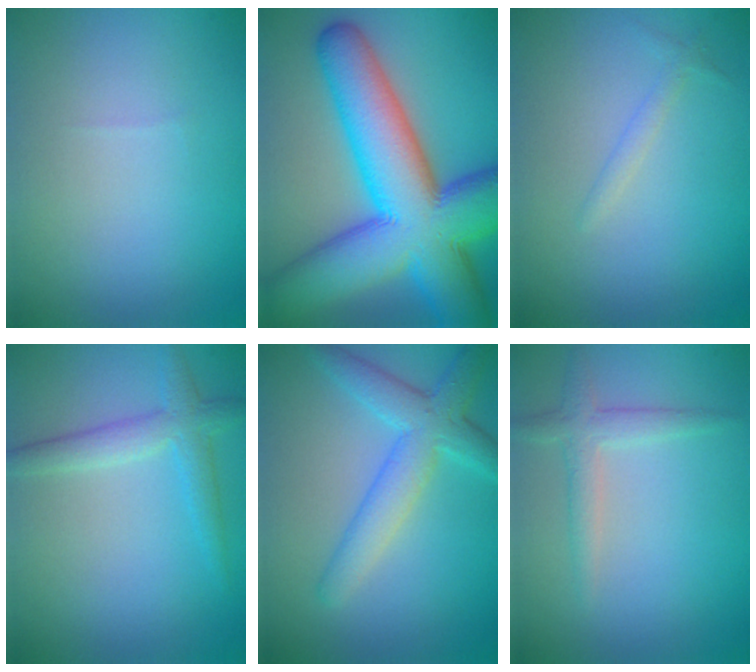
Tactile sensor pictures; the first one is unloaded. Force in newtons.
{"total": 15.3, "press": 15.3, "slide": 0.6}
{"total": 1.0, "press": 1.0, "slide": 0.0}
{"total": 2.8, "press": 2.8, "slide": 0.1}
{"total": 4.3, "press": 4.3, "slide": 0.2}
{"total": 2.1, "press": 2.1, "slide": 0.1}